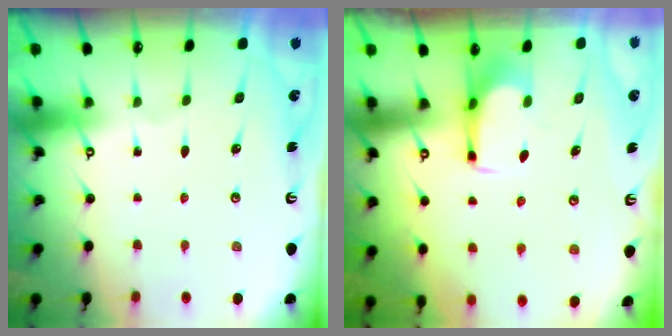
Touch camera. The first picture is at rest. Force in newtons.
{"total": 1.6, "press": 1.5, "slide": 0.4}